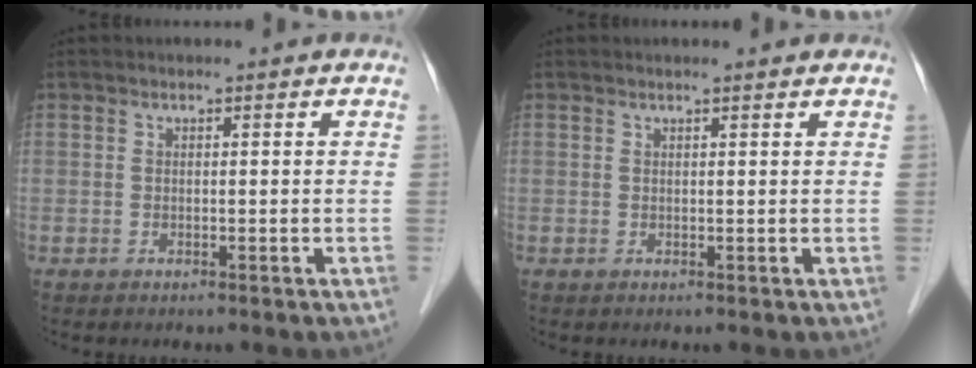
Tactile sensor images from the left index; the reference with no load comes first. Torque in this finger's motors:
{"motor_torque": [0.16, -0.13, -0.02, -0.03]}